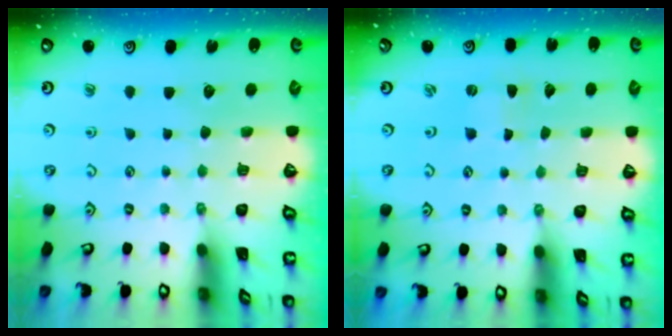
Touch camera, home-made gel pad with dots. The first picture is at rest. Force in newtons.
{"total": 0.9, "press": 0.9, "slide": 0.2}